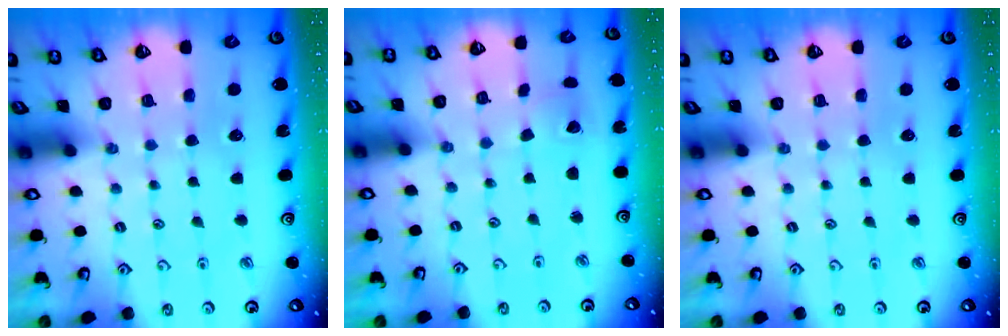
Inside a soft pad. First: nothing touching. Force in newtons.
{"total": 2.8, "press": 2.8, "slide": 0.2}
{"total": 0.0}